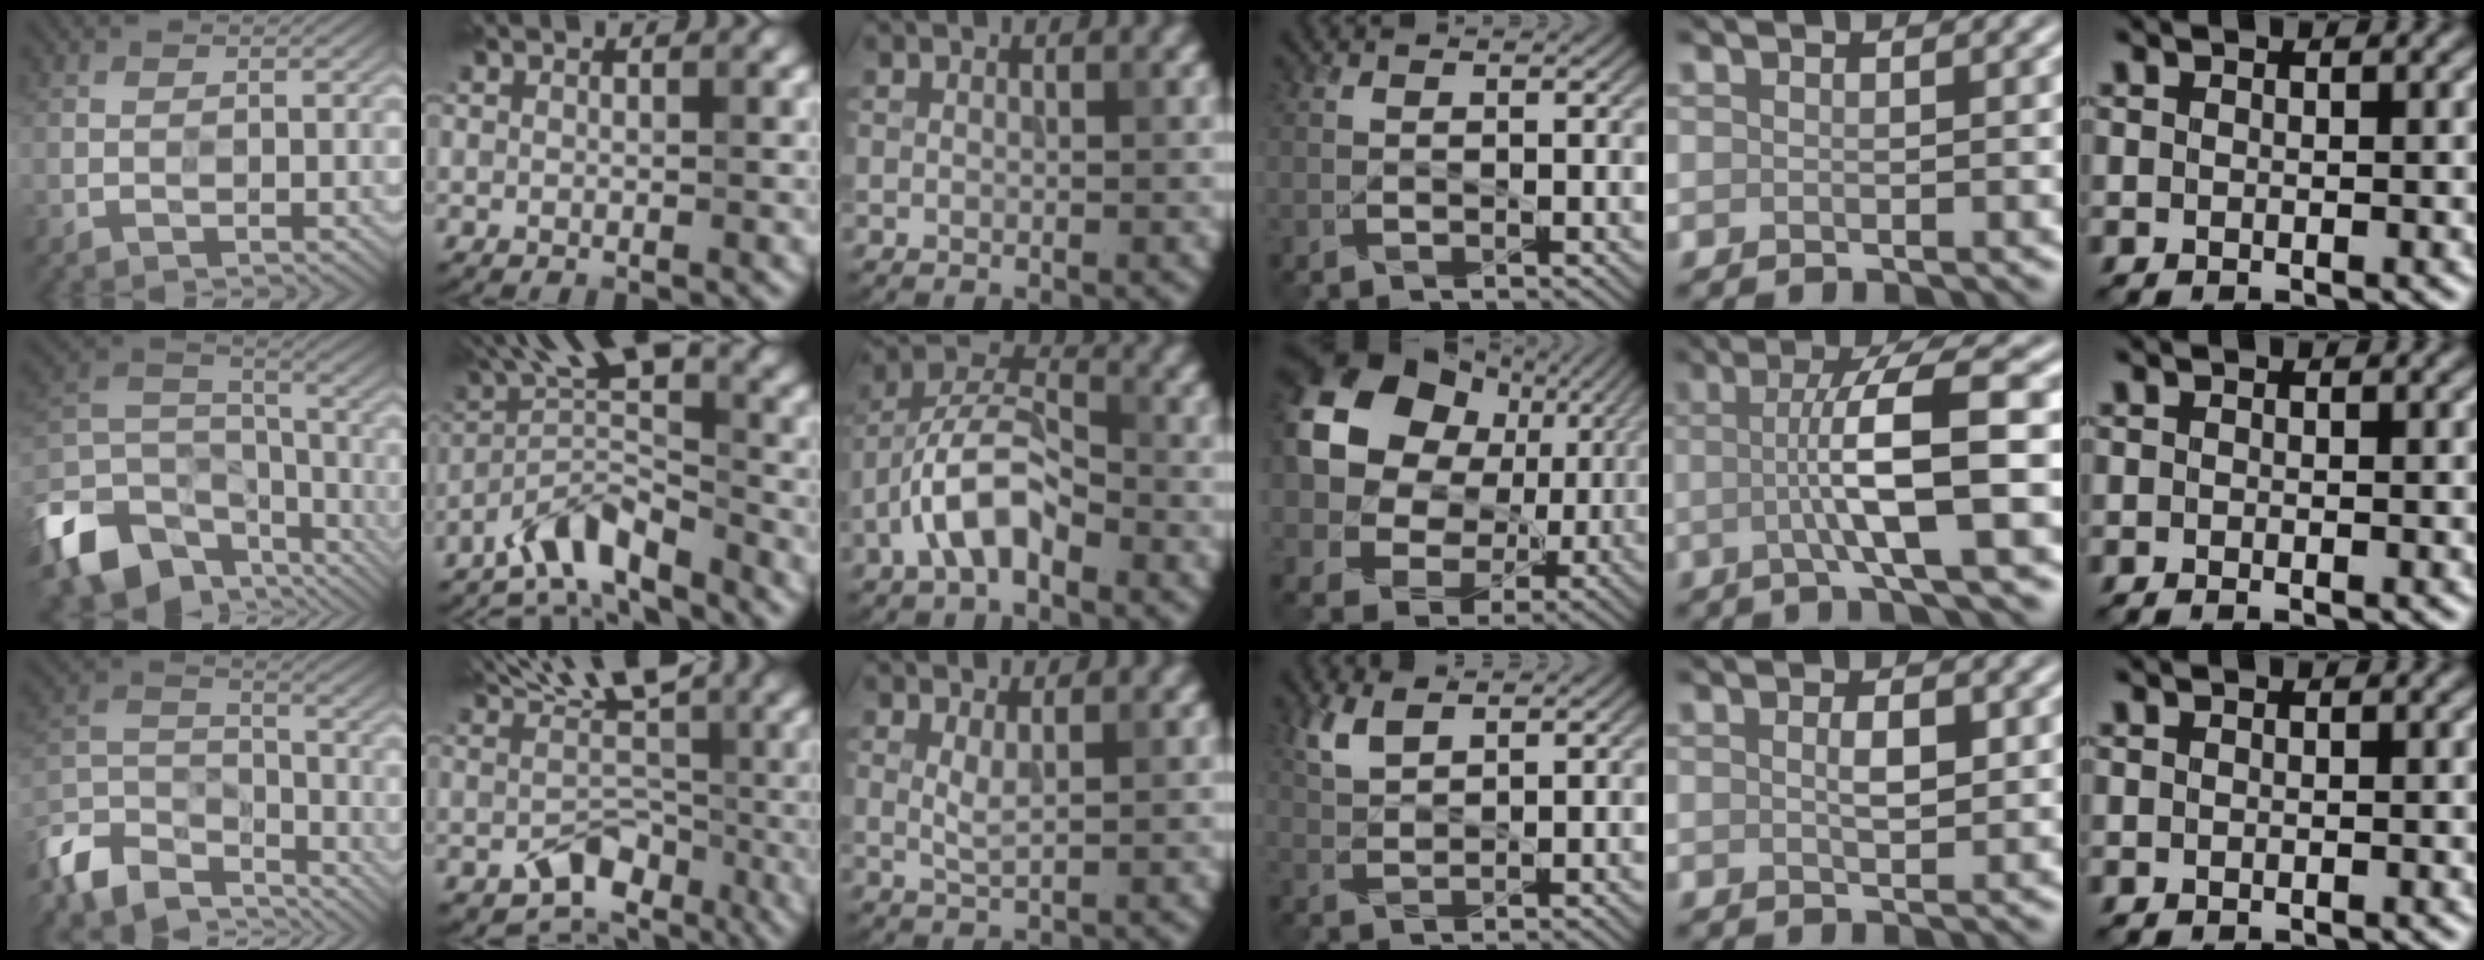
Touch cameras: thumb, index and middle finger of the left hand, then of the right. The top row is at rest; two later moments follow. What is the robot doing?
{"motion": "wipe", "object": "glasses"}